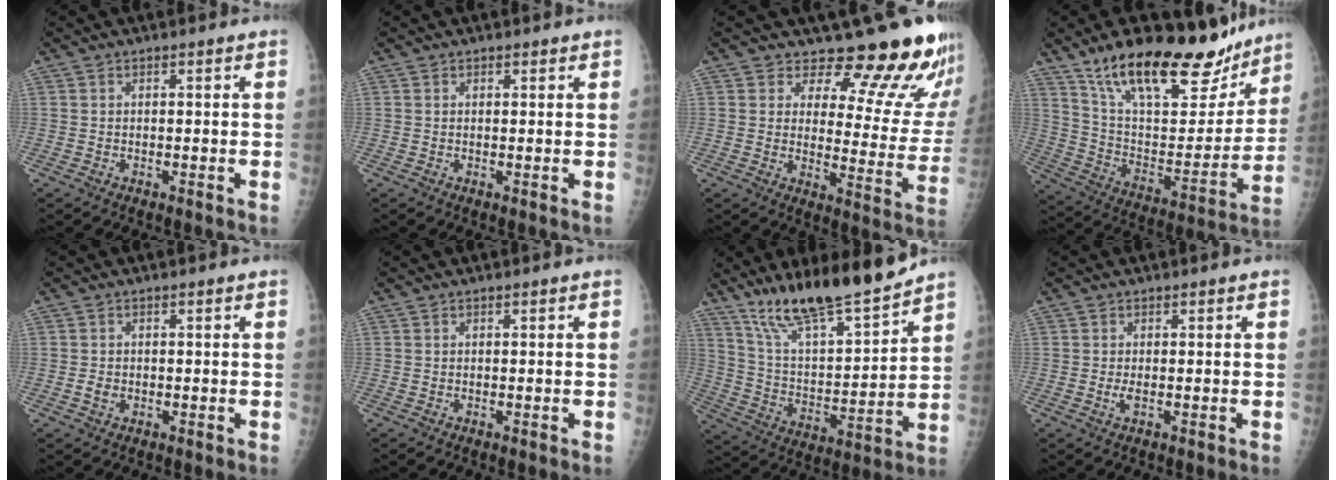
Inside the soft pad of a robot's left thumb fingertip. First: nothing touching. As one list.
[{"total": 0.6, "force": [0.4, 0.3, 0.1], "torque": [0.001, -0.003, 0.004]}, {"total": 16.8, "force": [14.5, 5.3, 6.5], "torque": [-0.035, -0.126, 0.169]}, {"total": 27.7, "force": [19.8, 10.4, 16.3], "torque": [-0.209, -0.071, 0.322]}, {"total": 1.7, "force": [-0.4, 1.3, 1.0], "torque": [-0.015, 0.002, -0.006]}, {"total": 0.0}, {"total": 18.0, "force": [15.0, 3.0, 9.6], "torque": [-0.135, -0.087, 0.269]}, {"total": 1.3, "force": [-0.1, 0.4, 1.3], "torque": [-0.030, -0.004, -0.003]}]